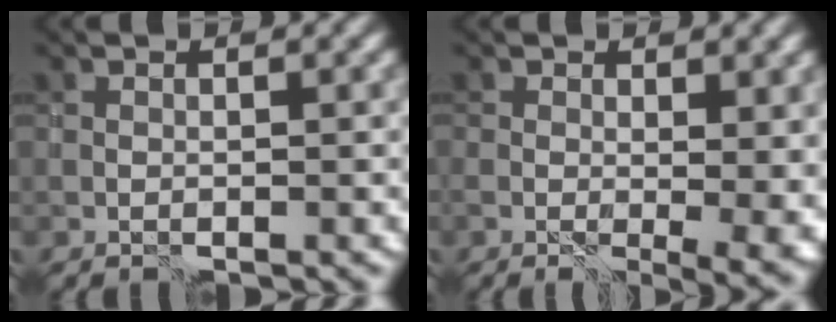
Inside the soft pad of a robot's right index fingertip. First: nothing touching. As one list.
[{"total": 6.1, "force": [-0.1, 2.8, 5.4], "torque": [-0.059, -0.013, 0.009]}]